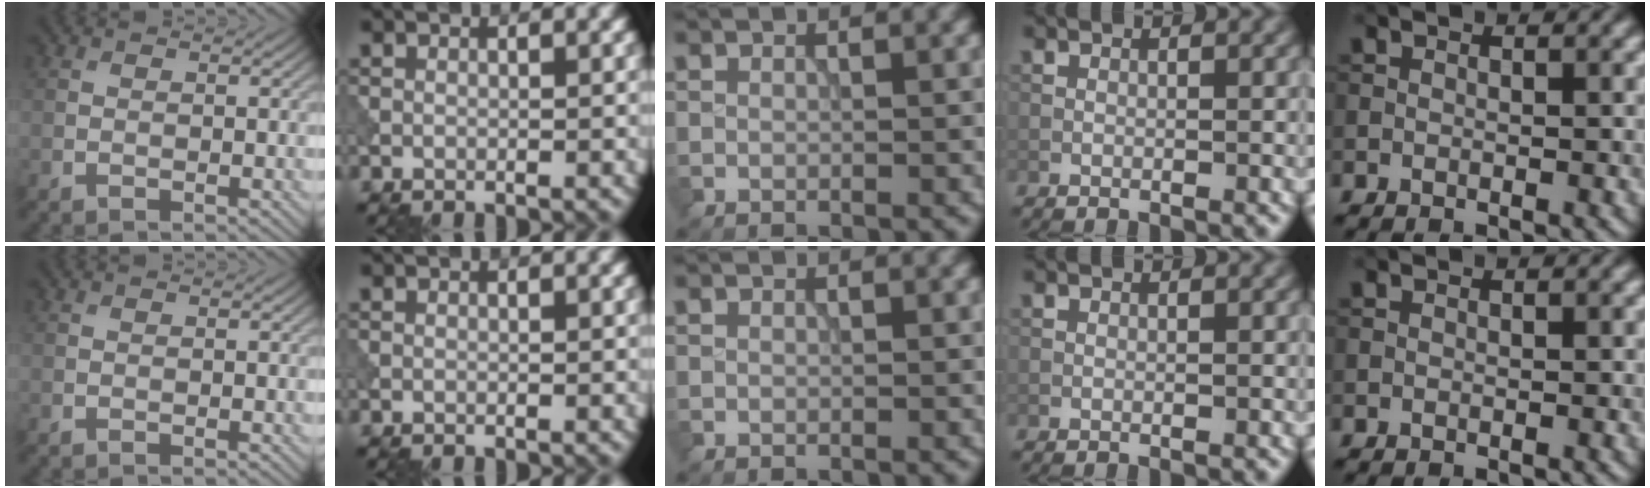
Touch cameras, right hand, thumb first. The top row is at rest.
{}